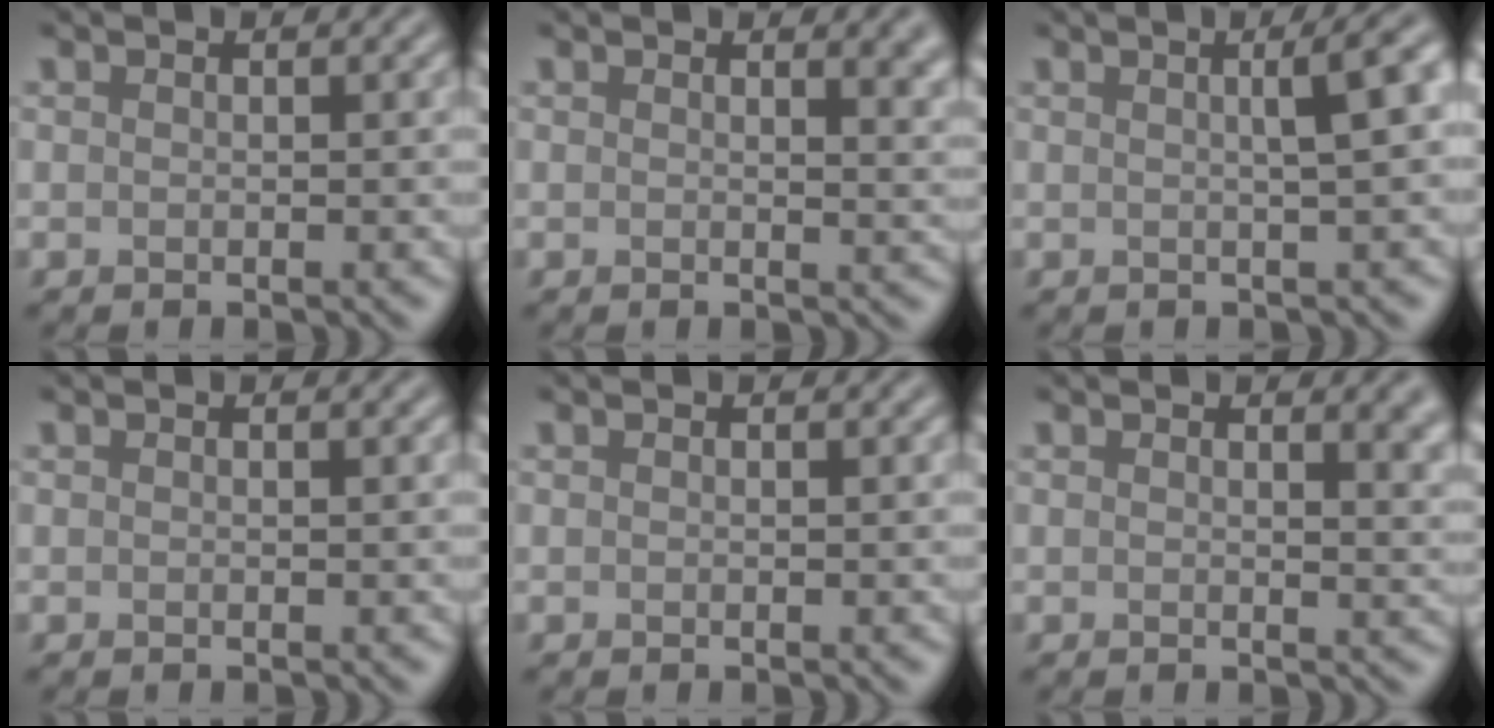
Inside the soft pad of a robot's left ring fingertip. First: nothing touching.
{"total": 3.0, "force": [1.6, 1.3, 2.2], "torque": [-0.013, 0.002, 0.021]}
{"total": 4.5, "force": [0.9, 1.1, 4.2], "torque": [-0.038, 0.020, 0.012]}
{"total": 0.0}
{"total": 0.0}
{"total": 3.3, "force": [1.7, 1.4, 2.5], "torque": [-0.014, 0.003, 0.021]}